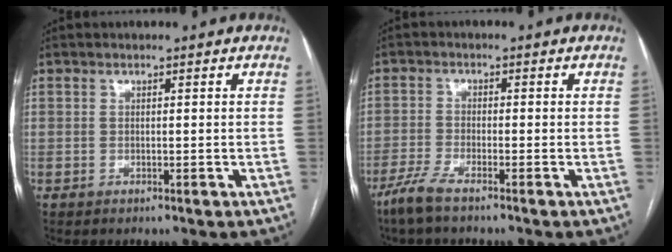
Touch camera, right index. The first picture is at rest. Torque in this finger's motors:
{"motor_torque": [0.21, -0.14, 0.09, 0.02]}